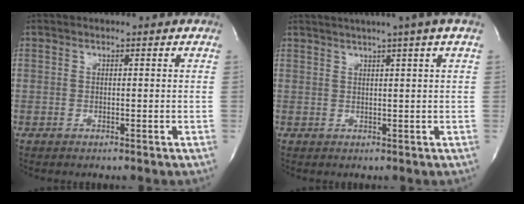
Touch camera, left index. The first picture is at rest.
{"total": 6.6, "force": [4.6, -1.6, 4.4], "torque": [-0.063, 0.014, 0.054]}